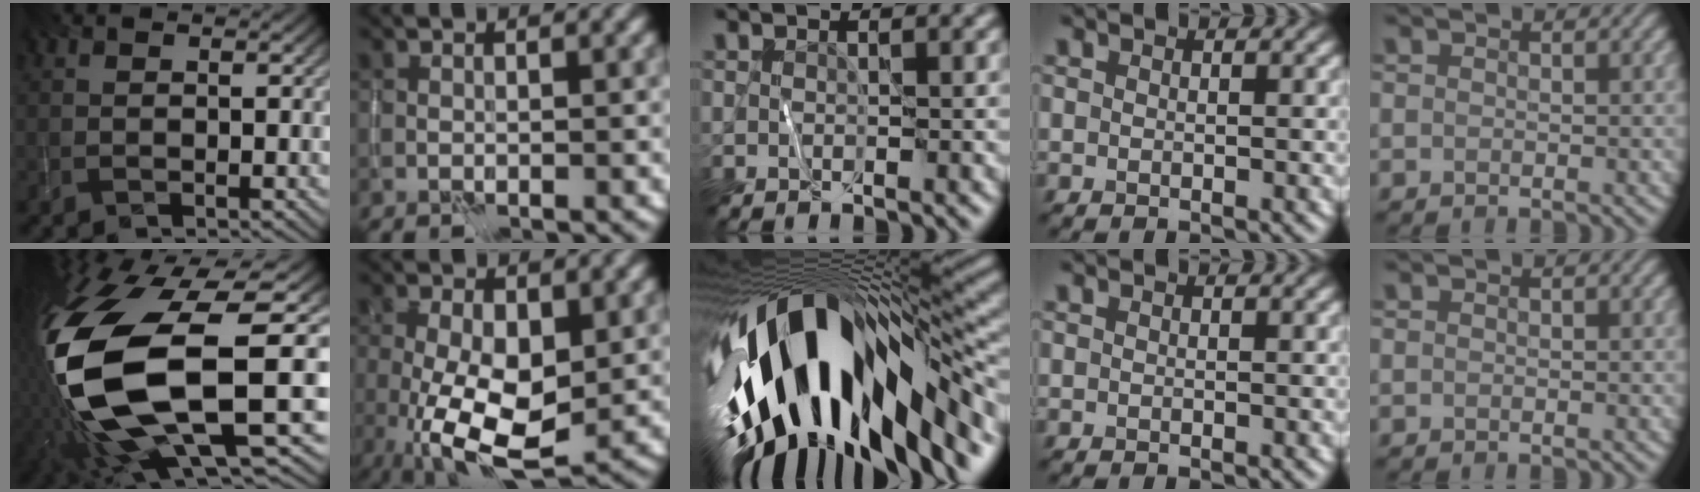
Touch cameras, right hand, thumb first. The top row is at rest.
{"thumb": {"total": 20.0, "force": [-2.6, 8.0, 18.1], "torque": [-0.404, -0.066, -0.021]}, "index": {"total": 8.8, "force": [-1.8, 4.1, 7.6], "torque": [-0.151, -0.014, -0.031]}, "middle": {"total": 18.2, "force": [-4.0, 9.0, 15.3], "torque": [-0.282, -0.039, -0.050]}}